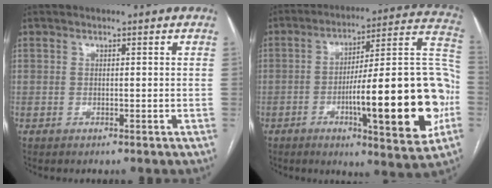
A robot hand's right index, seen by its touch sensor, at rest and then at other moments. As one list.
[{"total": 25.2, "force": [-6.0, 3.3, 24.3], "torque": [-0.294, 0.015, -0.082]}]